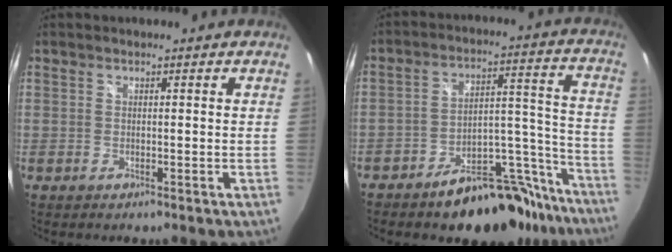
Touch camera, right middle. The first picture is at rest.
{"total": 18.9, "force": [-16.0, 7.5, 6.9], "torque": [-0.078, 0.060, -0.208]}